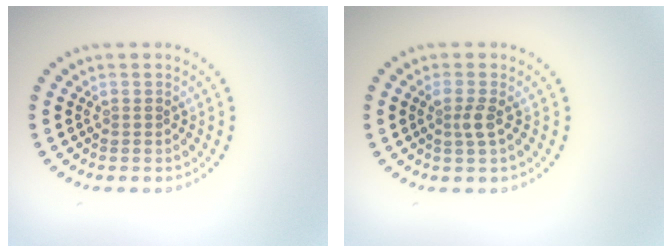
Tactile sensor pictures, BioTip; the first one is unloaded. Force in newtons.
{"total": 1.5, "press": 1.2, "slide": 1.0}